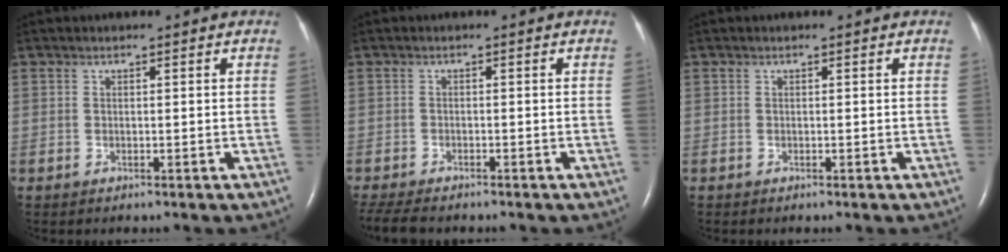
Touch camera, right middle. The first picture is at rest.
{"total": 5.9, "force": [-5.1, 1.4, 2.7], "torque": [-0.054, -0.016, -0.085]}
{"total": 0.0}